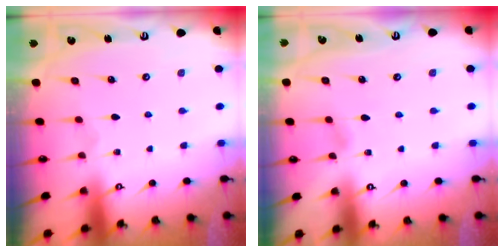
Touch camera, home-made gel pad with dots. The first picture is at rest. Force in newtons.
{"total": 2.4, "press": 2.4, "slide": 0.3}